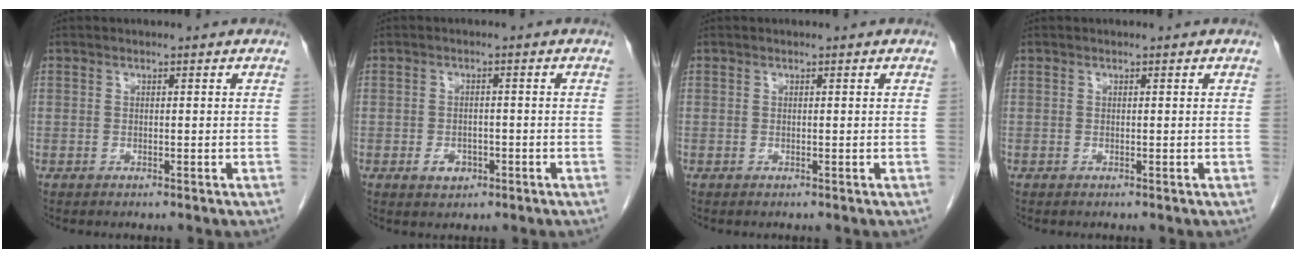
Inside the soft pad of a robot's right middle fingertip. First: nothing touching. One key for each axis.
{"total": 2.6, "fx": -1.2, "fy": 1.9, "fz": 1.4, "tx": -0.019, "ty": 0.004, "tz": -0.010}
{"total": 0.0}
{"total": 0.0}